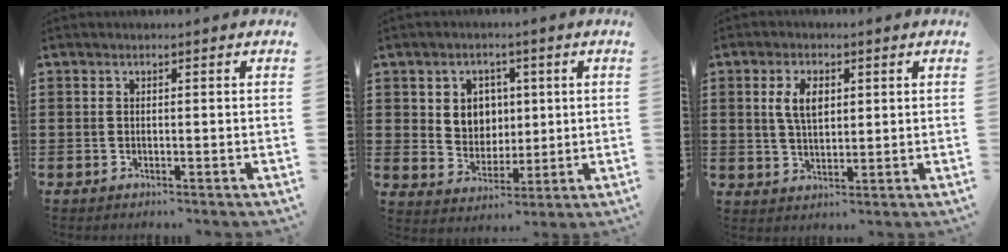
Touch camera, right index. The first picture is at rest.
{"total": 5.4, "force": [1.5, 4.9, 1.7], "torque": [-0.041, 0.009, 0.024]}
{"total": 5.0, "force": [1.4, 2.6, 4.0], "torque": [-0.087, 0.011, 0.023]}